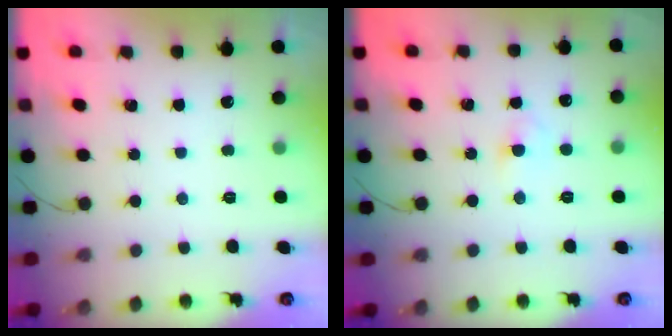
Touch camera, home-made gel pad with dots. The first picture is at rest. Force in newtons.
{"total": 2.9, "press": 2.6, "slide": 1.2}